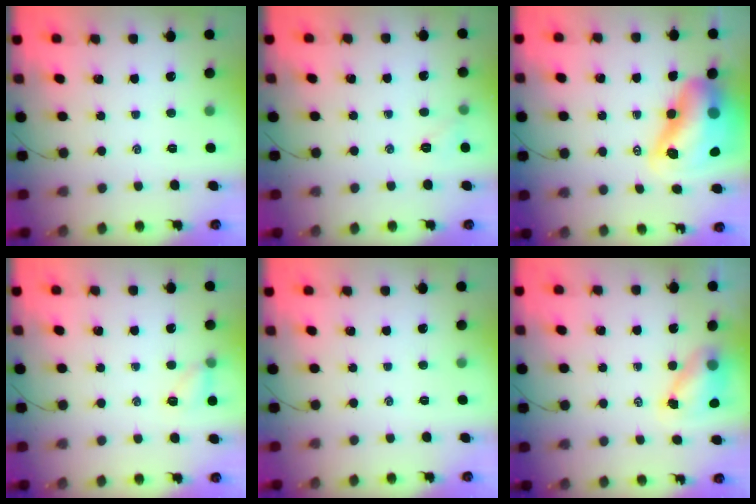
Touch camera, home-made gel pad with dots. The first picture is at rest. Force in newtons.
{"total": 5.7, "press": 5.6, "slide": 1.4}
{"total": 17.5, "press": 16.9, "slide": 4.7}
{"total": 5.4, "press": 5.2, "slide": 1.2}
{"total": 0.0}
{"total": 5.6, "press": 5.5, "slide": 0.7}